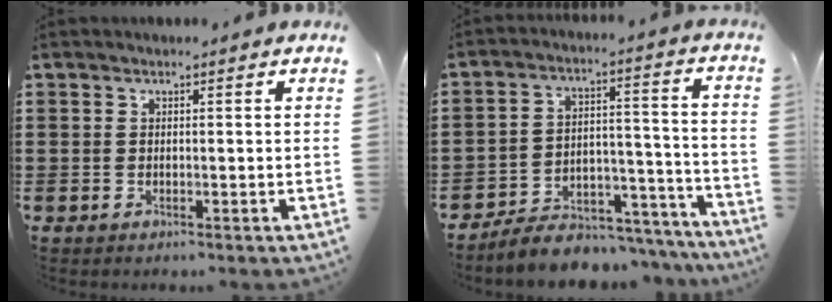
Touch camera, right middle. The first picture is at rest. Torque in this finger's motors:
{"motor_torque": [1.36, 0.78, 0.16, 0.09]}